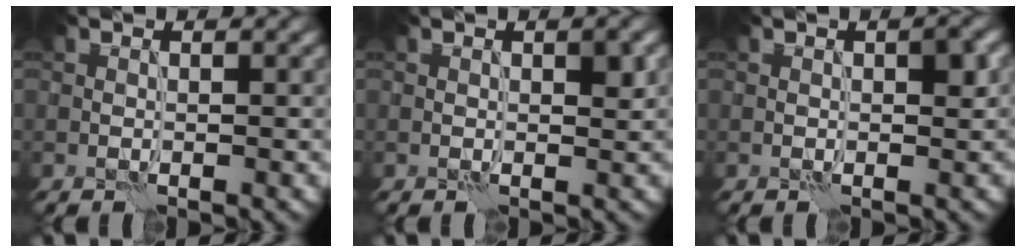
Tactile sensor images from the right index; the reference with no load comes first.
{"total": 1.3, "force": [0.3, 0.4, 1.2], "torque": [-0.014, 0.001, 0.004]}
{"total": 1.6, "force": [0.2, 0.5, 1.5], "torque": [-0.015, 0.003, 0.002]}